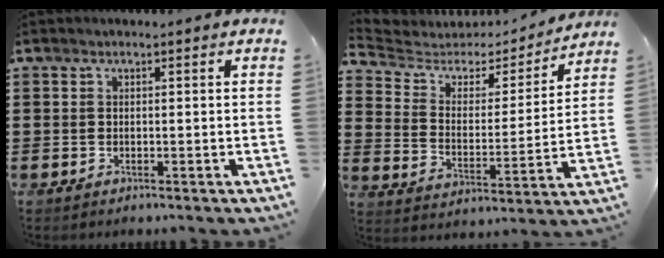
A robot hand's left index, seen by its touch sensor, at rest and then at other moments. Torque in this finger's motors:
{"motor_torque": [2.14, 0.00, 0.13, 0.01]}